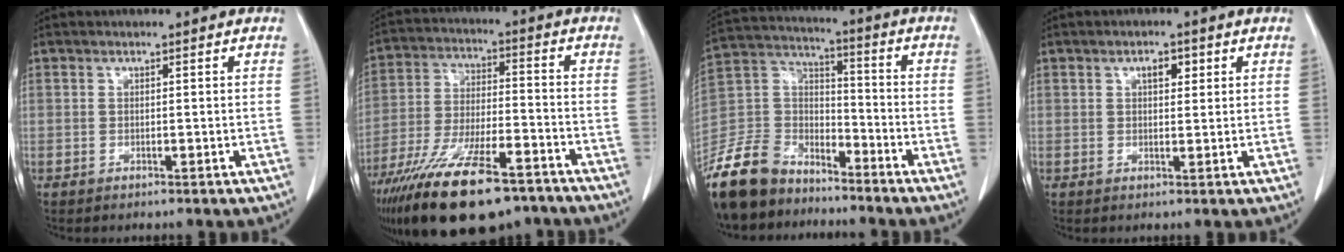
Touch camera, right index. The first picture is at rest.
{"total": 22.6, "force": [-15.9, 6.5, 14.7], "torque": [-0.274, -0.028, -0.268]}
{"total": 16.2, "force": [-13.2, 7.5, 5.5], "torque": [-0.131, 0.018, -0.250]}
{"total": 3.0, "force": [1.2, 1.6, 2.2], "torque": [-0.039, 0.005, 0.019]}